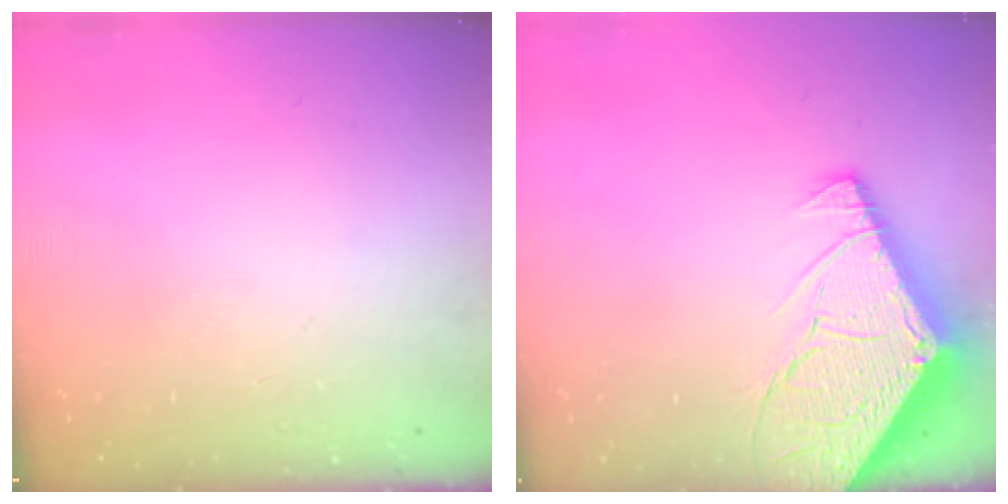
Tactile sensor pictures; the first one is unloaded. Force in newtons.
{"total": 15.4, "press": 15.3, "slide": 1.6}